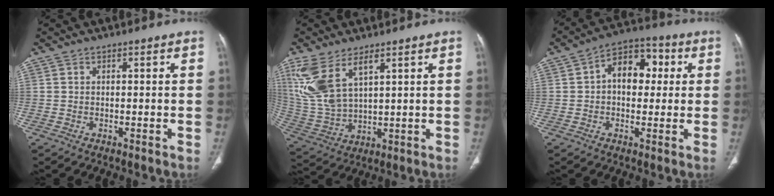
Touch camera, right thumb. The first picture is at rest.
{"total": 12.8, "force": [6.5, 5.8, 9.4], "torque": [-0.211, -0.017, 0.150]}
{"total": 10.7, "force": [1.7, 7.2, 7.7], "torque": [-0.082, 0.026, 0.017]}